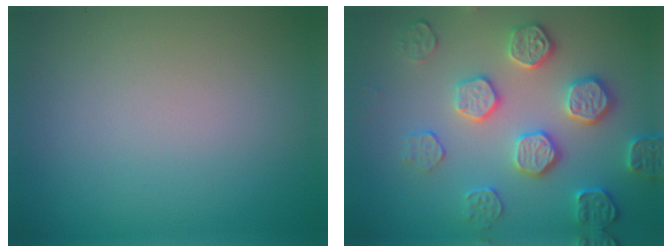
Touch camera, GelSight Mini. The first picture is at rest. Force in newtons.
{"total": 4.6, "press": 4.3, "slide": 1.7}